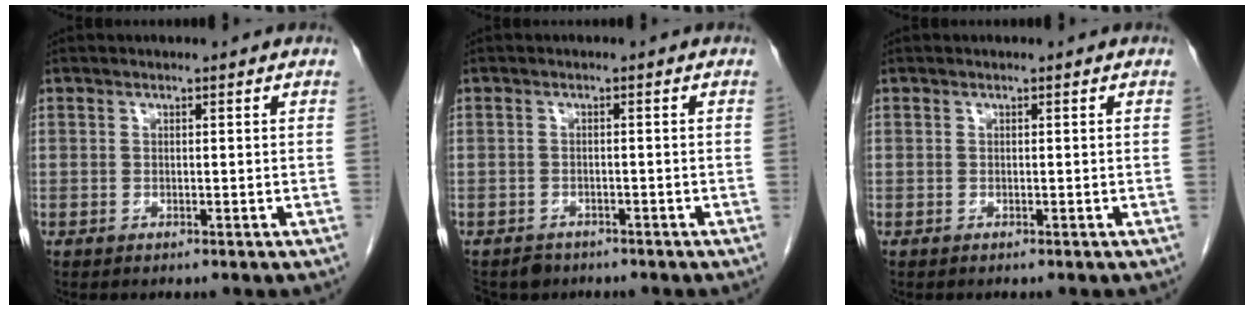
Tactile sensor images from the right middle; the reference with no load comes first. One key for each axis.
{"total": 3.9, "fx": -3.1, "fy": 2.3, "fz": 0.2, "tx": -0.002, "ty": 0.000, "tz": -0.050}
{"total": 0.0}